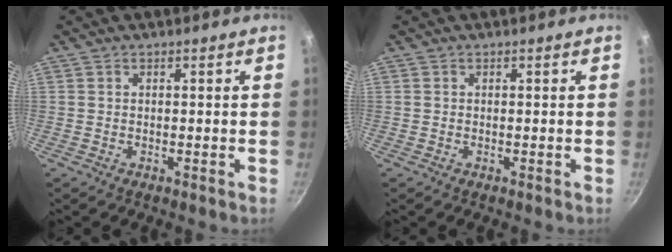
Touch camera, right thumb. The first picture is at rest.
{"total": 0.0}